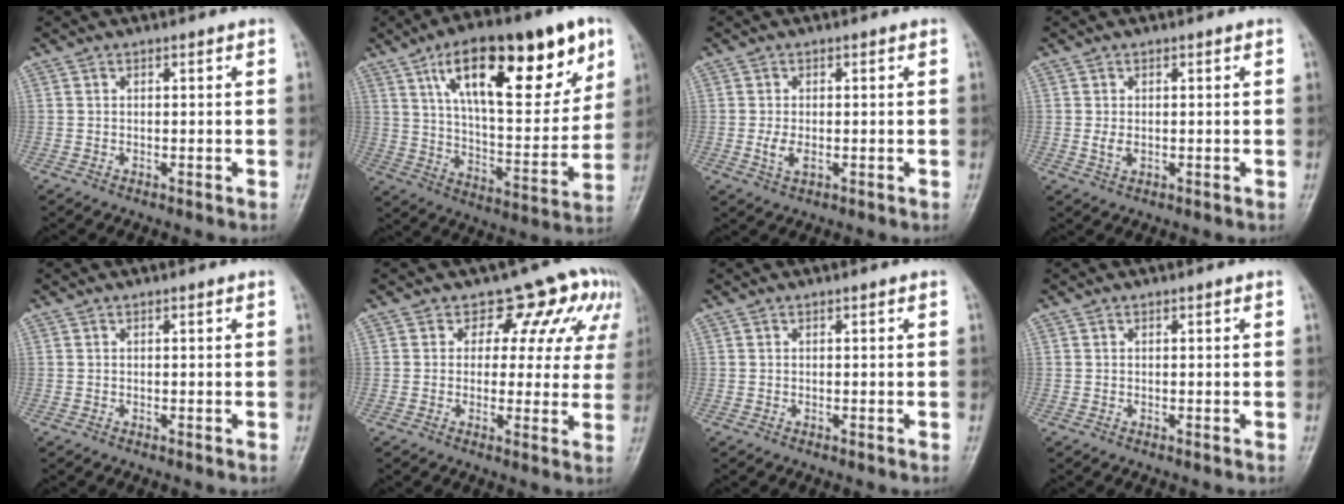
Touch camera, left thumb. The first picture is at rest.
{"total": 26.8, "force": [13.3, 10.2, 21.0], "torque": [-0.282, -0.024, 0.217]}
{"total": 2.9, "force": [-0.5, 1.6, 2.4], "torque": [-0.051, -0.006, -0.008]}
{"total": 2.0, "force": [0.0, 1.3, 1.5], "torque": [-0.027, -0.004, 0.001]}
{"total": 0.0}
{"total": 10.4, "force": [5.7, 7.0, 5.1], "torque": [-0.009, -0.018, 0.050]}
{"total": 0.0}
{"total": 0.0}